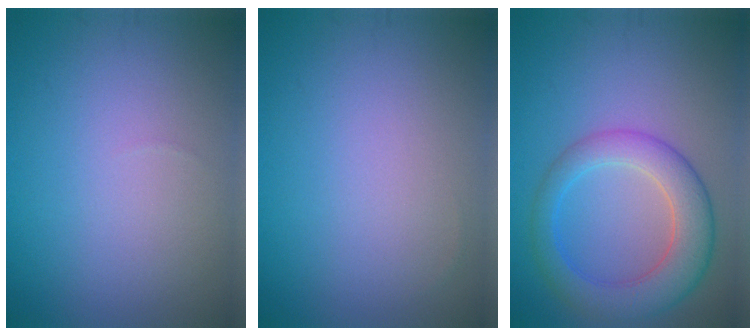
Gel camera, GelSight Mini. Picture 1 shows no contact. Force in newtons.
{"total": 0.0}
{"total": 5.8, "press": 5.8, "slide": 0.2}